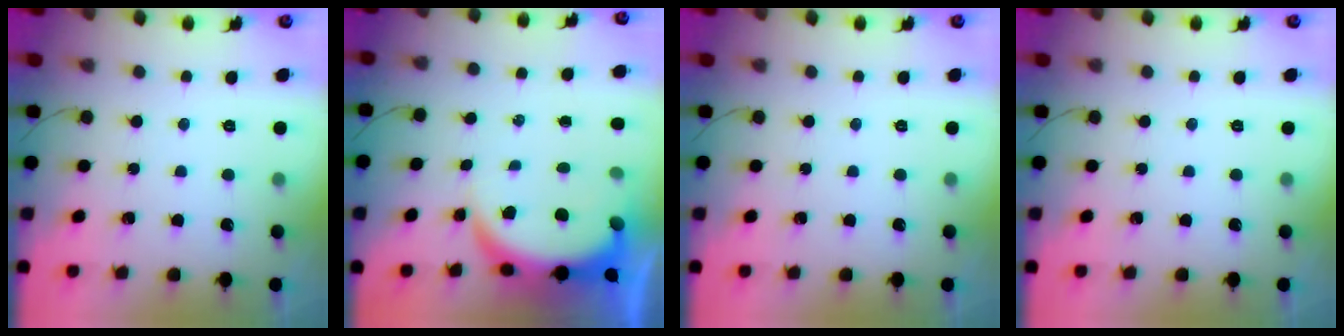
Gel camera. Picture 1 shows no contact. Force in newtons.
{"total": 7.1, "press": 7.1, "slide": 0.9}
{"total": 0.0}
{"total": 0.0}